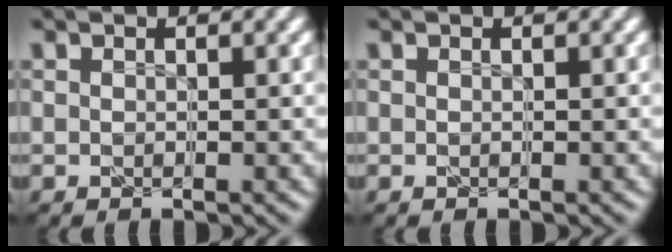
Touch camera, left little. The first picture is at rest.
{"total": 0.0}